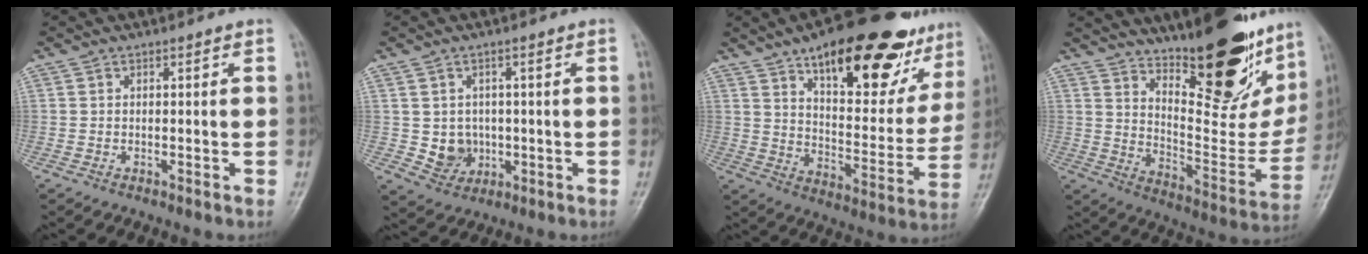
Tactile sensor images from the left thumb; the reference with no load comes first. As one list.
[{"total": 5.3, "force": [0.0, 4.7, 2.4], "torque": [-0.015, -0.001, 0.012]}, {"total": 26.8, "force": [17.0, 10.5, 17.9], "torque": [-0.202, -0.051, 0.248]}, {"total": 28.2, "force": [18.8, 9.8, 18.5], "torque": [-0.227, -0.112, 0.283]}]